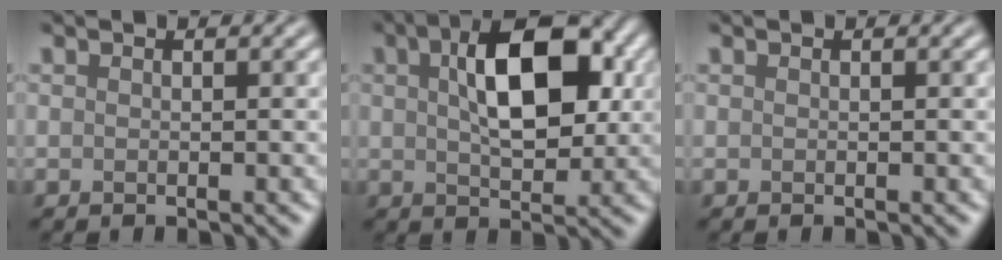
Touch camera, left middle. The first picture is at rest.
{"total": 8.8, "force": [2.2, 4.4, 7.3], "torque": [-0.120, 0.017, 0.033]}
{"total": 0.0}